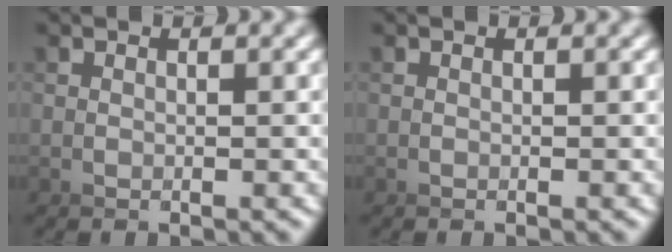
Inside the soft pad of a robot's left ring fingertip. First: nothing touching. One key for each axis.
{"total": 0.0}